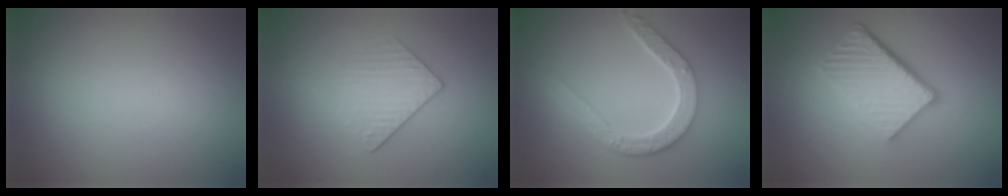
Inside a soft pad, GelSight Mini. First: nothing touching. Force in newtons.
{"total": 1.9, "press": 1.6, "slide": 1.0}
{"total": 4.6, "press": 3.6, "slide": 2.8}
{"total": 6.0, "press": 4.1, "slide": 4.3}